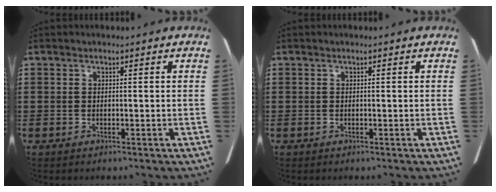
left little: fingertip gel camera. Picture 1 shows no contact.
{"total": 0.0}